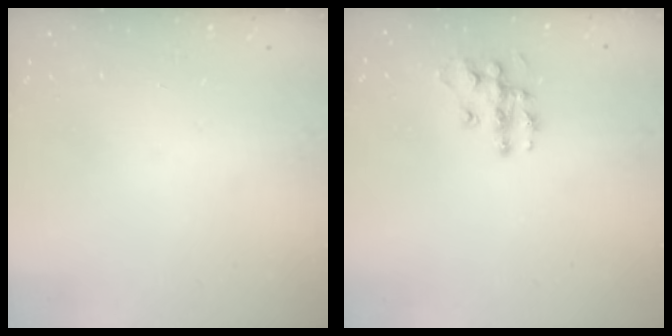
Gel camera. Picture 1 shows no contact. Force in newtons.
{"total": 10.6, "press": 10.6, "slide": 0.6}